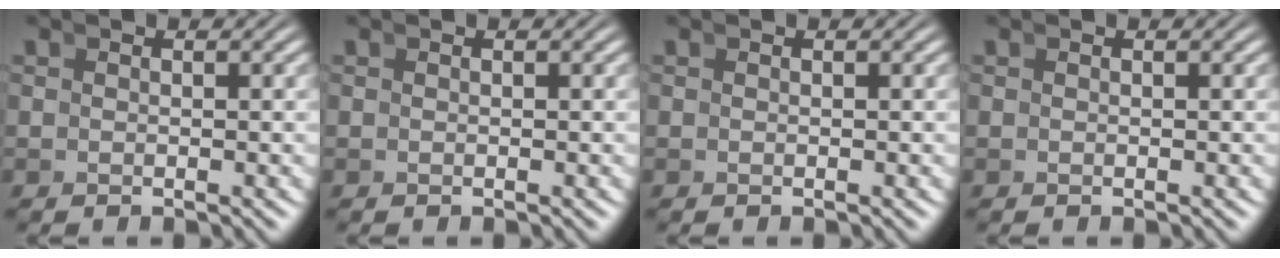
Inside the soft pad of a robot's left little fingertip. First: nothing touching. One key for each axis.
{"total": 0.0}
{"total": 0.0}
{"total": 0.0}